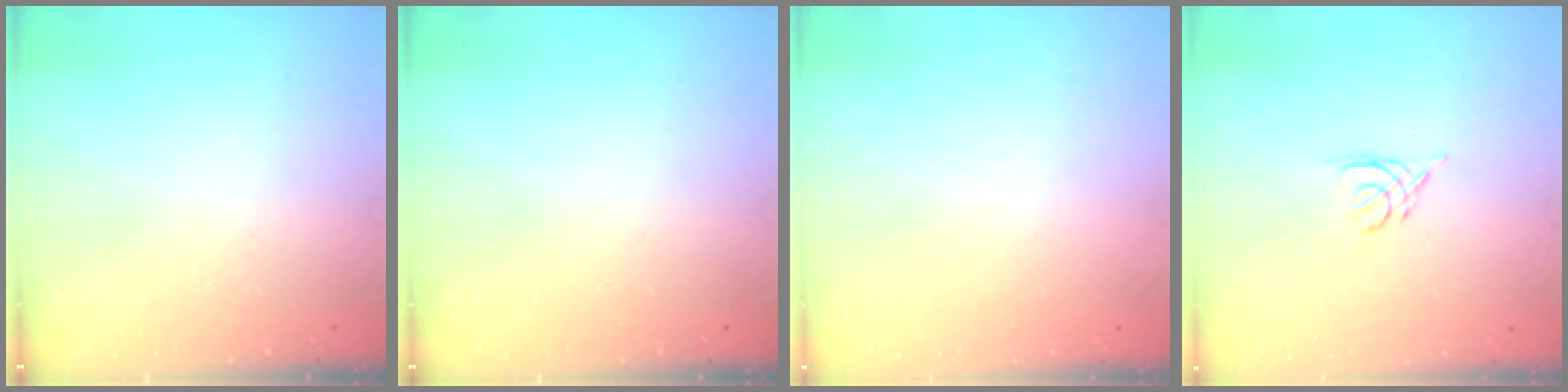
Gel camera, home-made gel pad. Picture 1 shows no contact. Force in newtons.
{"total": 0.0}
{"total": 1.8, "press": 1.6, "slide": 0.6}
{"total": 3.6, "press": 3.5, "slide": 0.7}